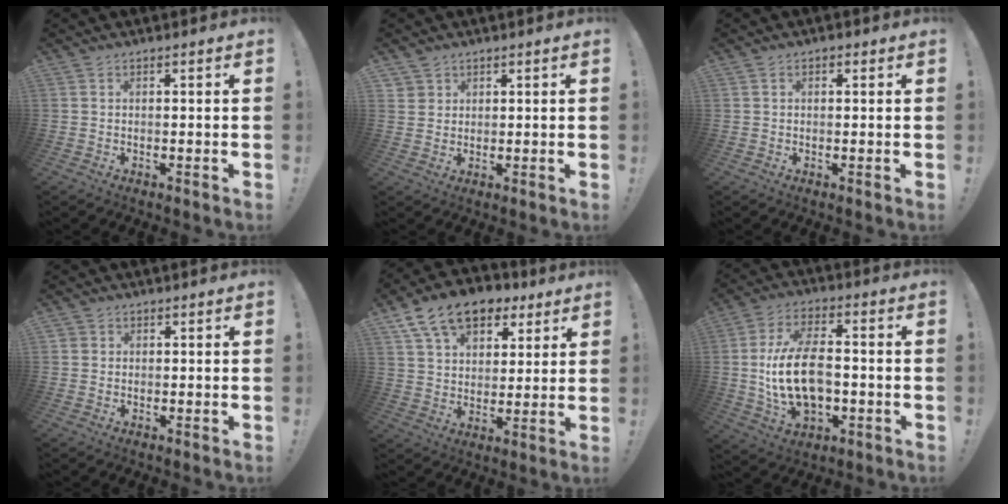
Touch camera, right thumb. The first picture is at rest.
{"total": 2.7, "force": [1.8, 2.0, 0.2], "torque": [-0.002, -0.010, 0.032]}
{"total": 0.8, "force": [0.2, 0.7, 0.3], "torque": [0.000, 0.000, 0.002]}
{"total": 1.1, "force": [0.4, 1.0, 0.1], "torque": [0.001, -0.002, 0.007]}
{"total": 14.9, "force": [8.9, 9.3, 7.5], "torque": [-0.120, -0.046, 0.165]}
{"total": 18.3, "force": [-1.7, 11.3, 14.4], "torque": [-0.272, 0.004, -0.031]}